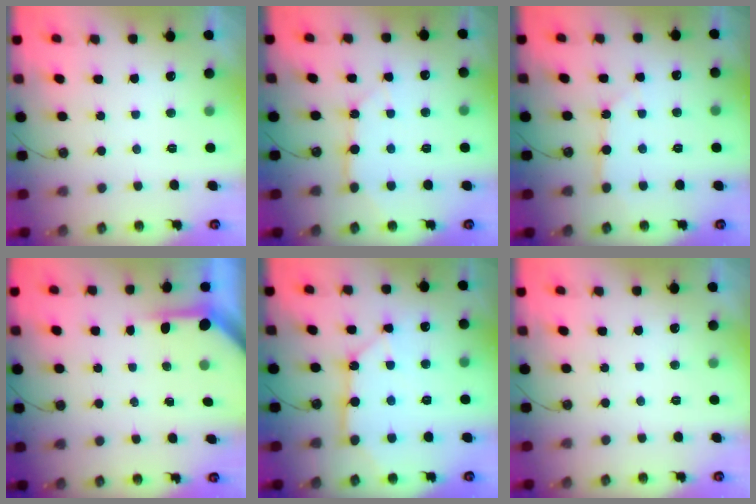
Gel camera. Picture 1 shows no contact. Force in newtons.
{"total": 6.7, "press": 6.7, "slide": 0.4}
{"total": 2.7, "press": 2.7, "slide": 0.4}
{"total": 4.0, "press": 4.0, "slide": 0.3}
{"total": 12.3, "press": 12.2, "slide": 1.6}
{"total": 0.0}